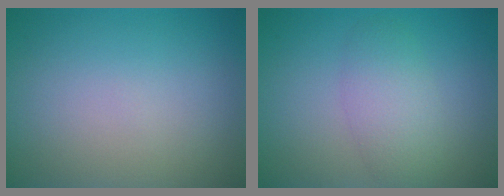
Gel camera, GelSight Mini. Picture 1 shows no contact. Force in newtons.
{"total": 3.2, "press": 3.2, "slide": 0.1}